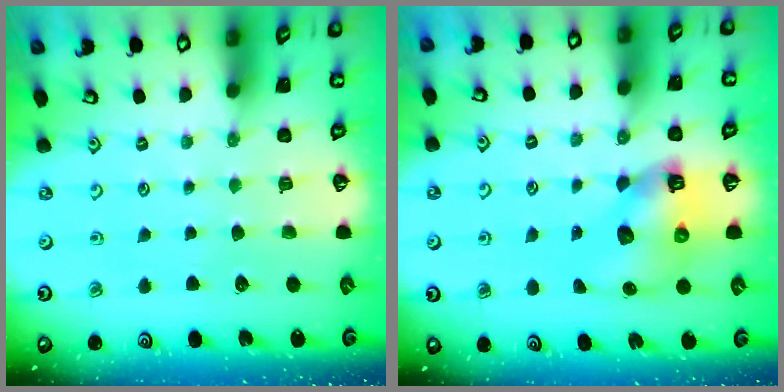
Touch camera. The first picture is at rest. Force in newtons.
{"total": 8.8, "press": 8.7, "slide": 1.2}